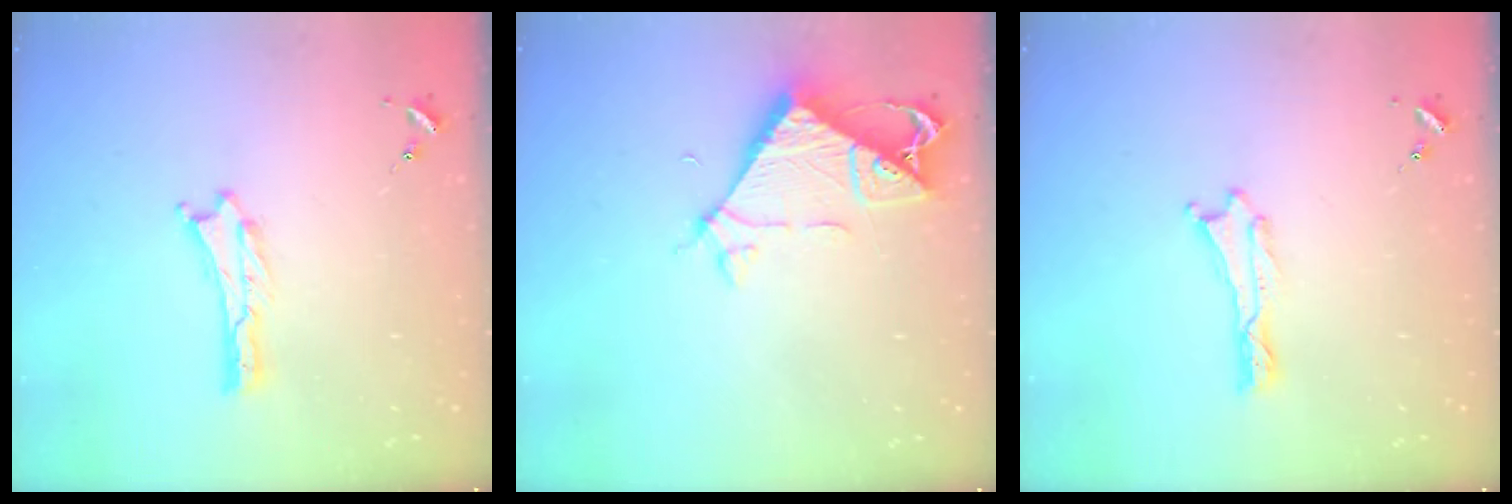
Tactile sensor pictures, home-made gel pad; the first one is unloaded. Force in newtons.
{"total": 6.8, "press": 6.8, "slide": 0.6}
{"total": 0.0}